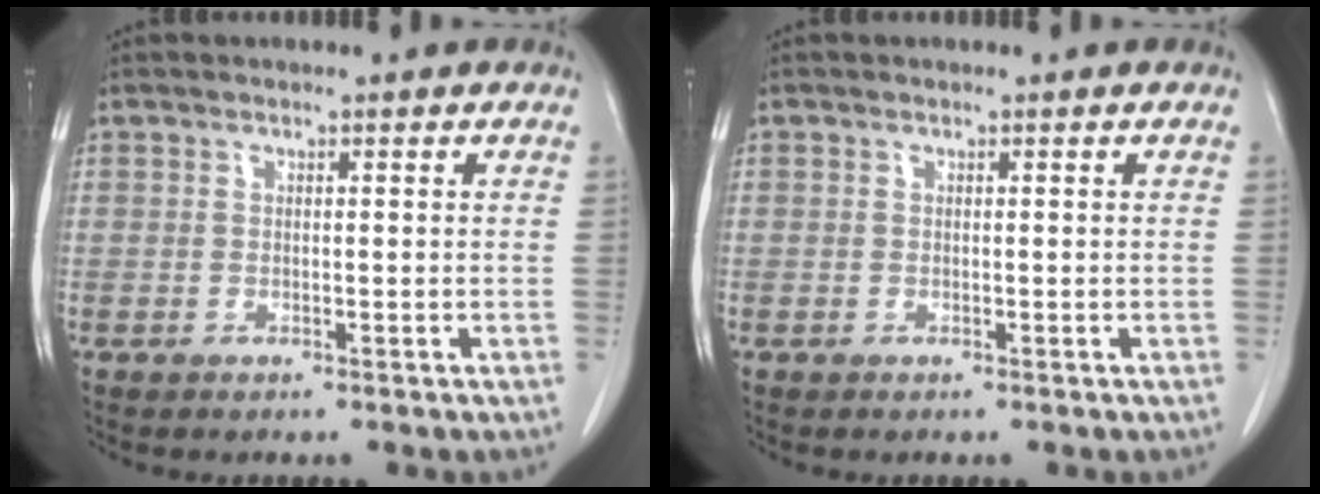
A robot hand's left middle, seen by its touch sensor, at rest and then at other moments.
{"total": 0.0}